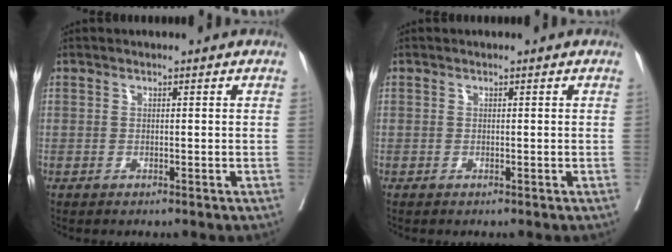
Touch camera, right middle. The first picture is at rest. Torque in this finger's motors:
{"motor_torque": [0.18, -0.16, -0.18, -0.21]}